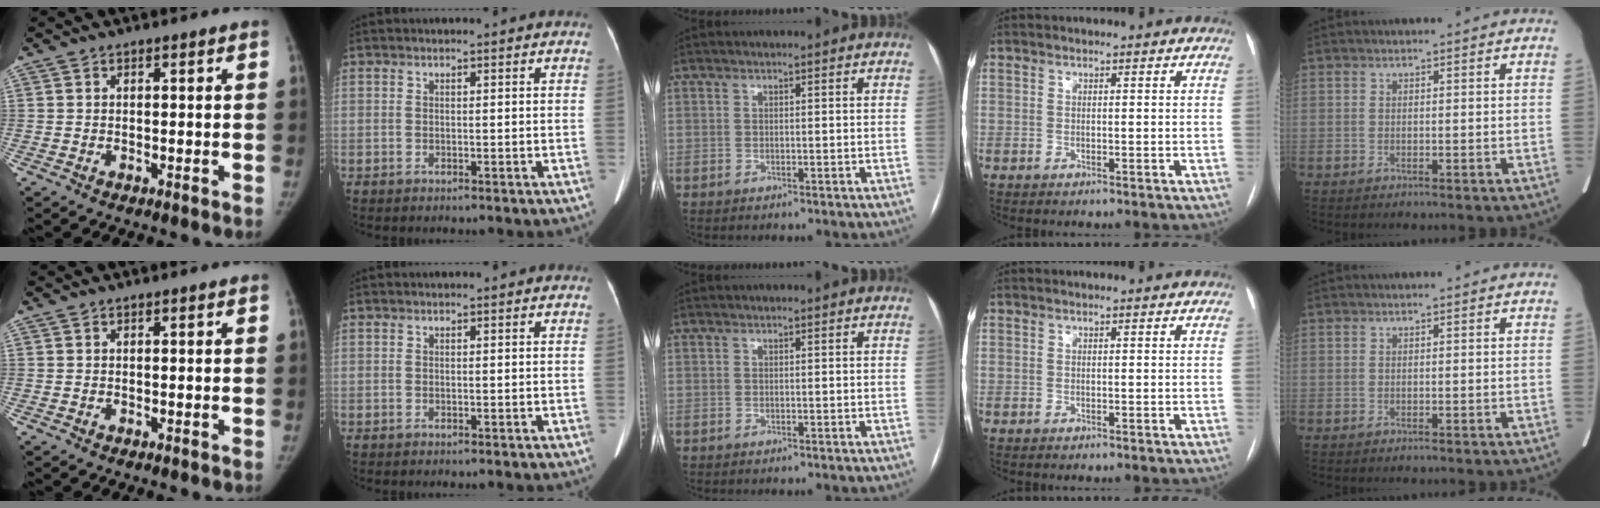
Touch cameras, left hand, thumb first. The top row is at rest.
{}